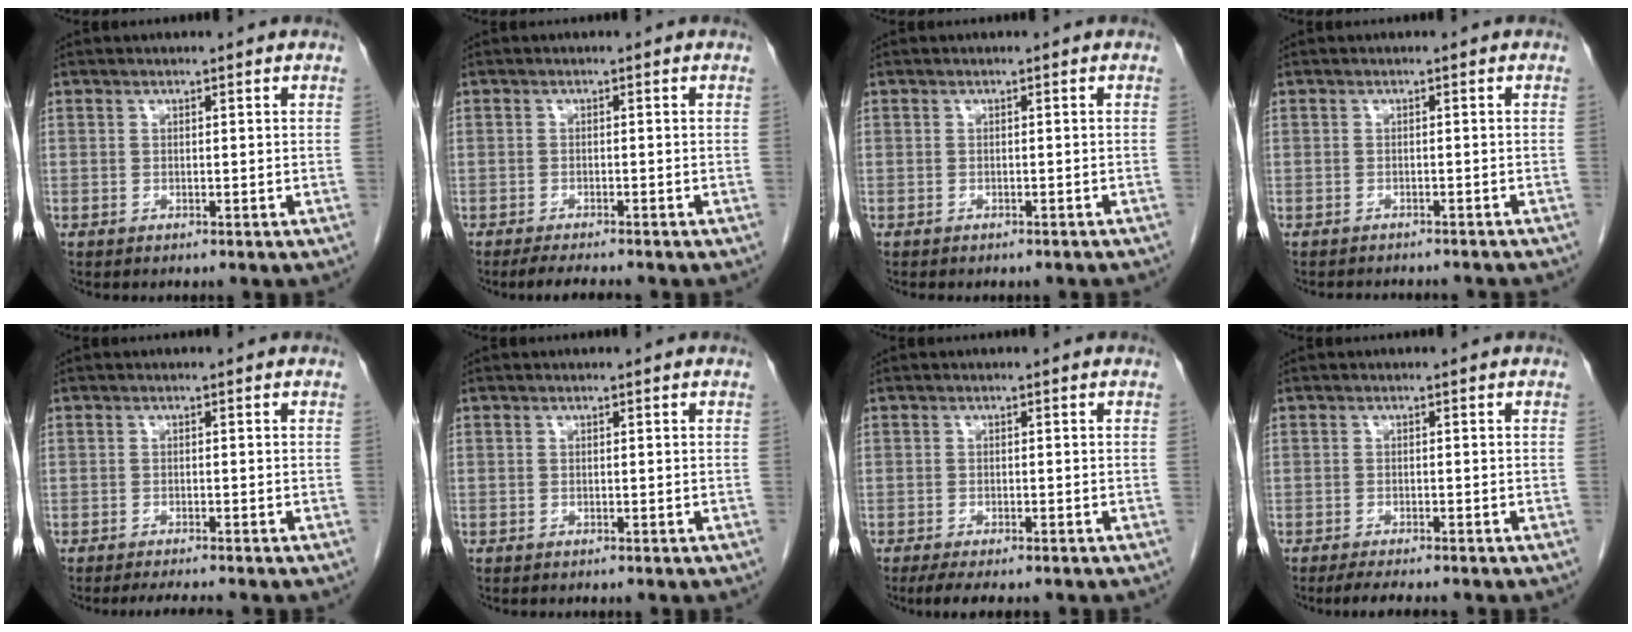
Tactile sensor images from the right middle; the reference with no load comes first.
{"total": 4.2, "force": [-3.7, 0.1, 2.1], "torque": [-0.034, -0.012, -0.057]}
{"total": 3.1, "force": [-2.7, 0.6, 1.3], "torque": [-0.023, -0.003, -0.032]}
{"total": 7.6, "force": [-7.0, 1.4, 2.7], "torque": [-0.028, -0.005, -0.076]}
{"total": 3.4, "force": [-3.0, -0.4, 1.6], "torque": [-0.022, -0.010, -0.046]}
{"total": 0.0}
{"total": 5.4, "force": [-4.2, 1.0, 3.1], "torque": [-0.045, -0.014, -0.063]}
{"total": 4.5, "force": [-3.8, 0.3, 2.4], "torque": [-0.037, -0.011, -0.055]}